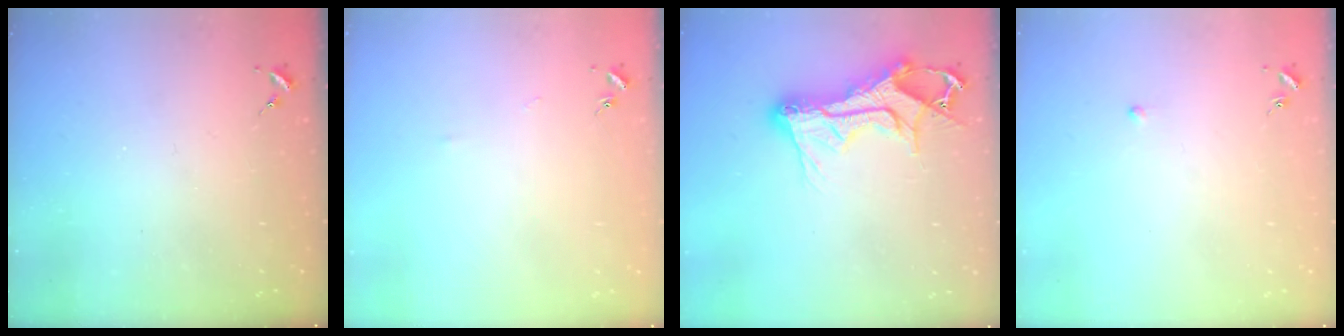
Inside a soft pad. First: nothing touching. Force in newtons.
{"total": 2.5, "press": 2.5, "slide": 0.4}
{"total": 16.4, "press": 16.3, "slide": 1.3}
{"total": 2.6, "press": 2.5, "slide": 0.6}